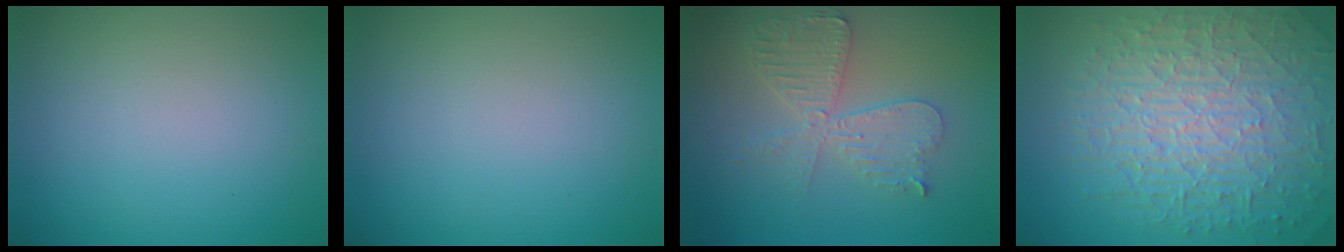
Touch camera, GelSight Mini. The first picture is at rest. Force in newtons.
{"total": 0.0}
{"total": 4.7, "press": 4.0, "slide": 2.4}
{"total": 10.0, "press": 6.5, "slide": 7.6}